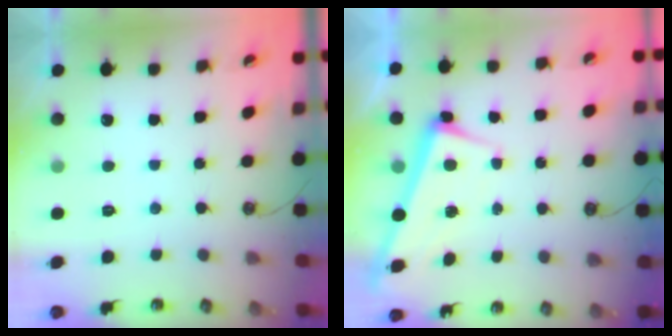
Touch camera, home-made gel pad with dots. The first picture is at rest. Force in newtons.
{"total": 2.8, "press": 2.7, "slide": 0.4}